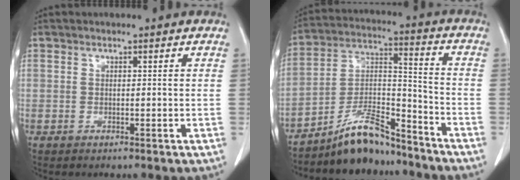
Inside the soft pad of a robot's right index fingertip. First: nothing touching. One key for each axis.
{"total": 10.5, "fx": -9.3, "fy": 2.3, "fz": 4.2, "tx": -0.078, "ty": 0.028, "tz": -0.164}